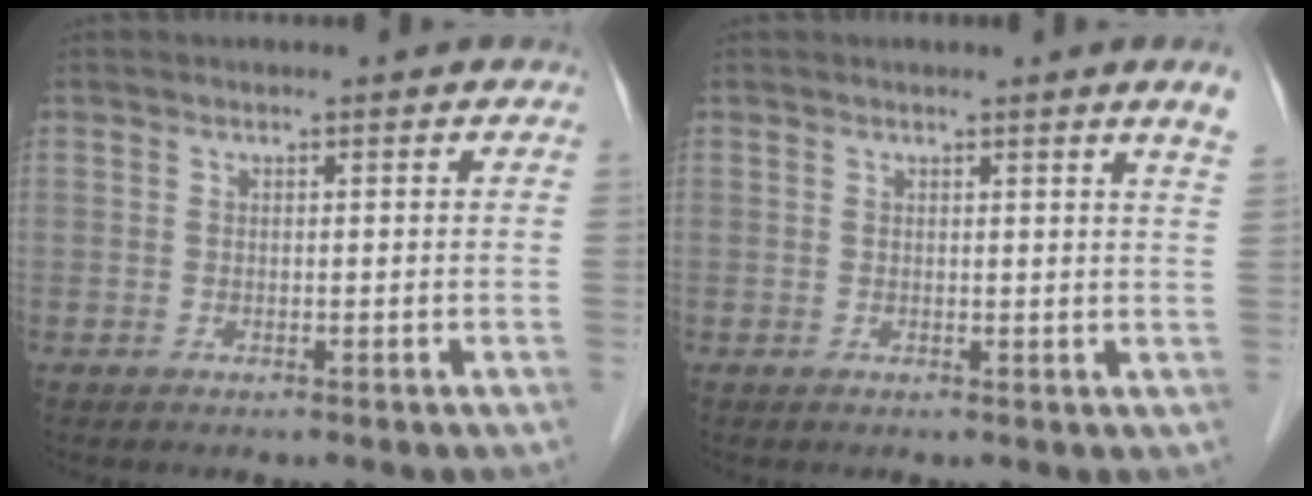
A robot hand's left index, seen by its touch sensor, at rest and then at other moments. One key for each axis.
{"total": 3.1, "fx": 2.5, "fy": -0.8, "fz": 1.6, "tx": -0.022, "ty": -0.017, "tz": 0.018}